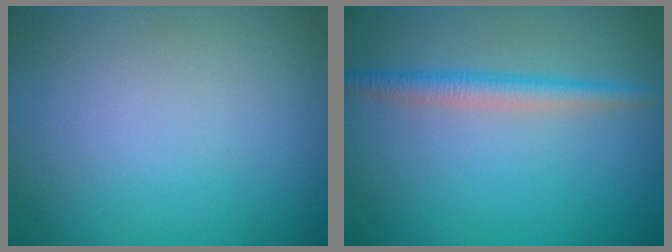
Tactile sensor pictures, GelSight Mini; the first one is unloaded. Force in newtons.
{"total": 2.4, "press": 2.4, "slide": 0.0}